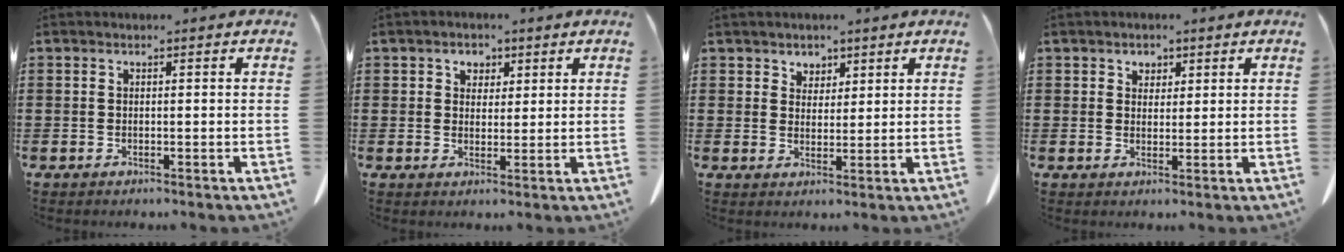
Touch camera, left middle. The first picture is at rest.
{"total": 2.4, "force": [1.3, 2.0, 0.4], "torque": [-0.011, 0.008, 0.019]}
{"total": 2.9, "force": [2.2, 1.9, 0.1], "torque": [-0.012, 0.009, 0.043]}
{"total": 1.9, "force": [1.3, 1.3, 0.3], "torque": [-0.003, 0.004, 0.023]}